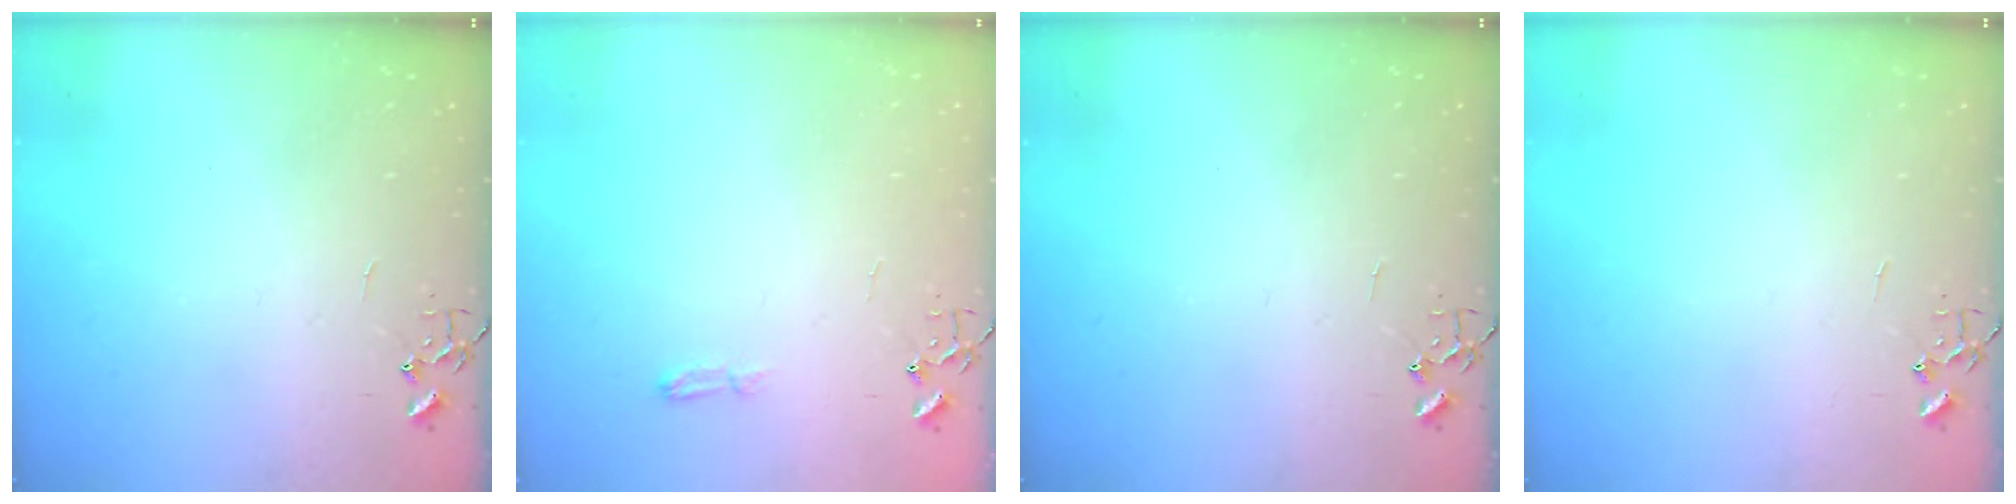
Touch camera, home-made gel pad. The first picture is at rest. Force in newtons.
{"total": 3.8, "press": 3.8, "slide": 0.5}
{"total": 0.0}
{"total": 0.0}